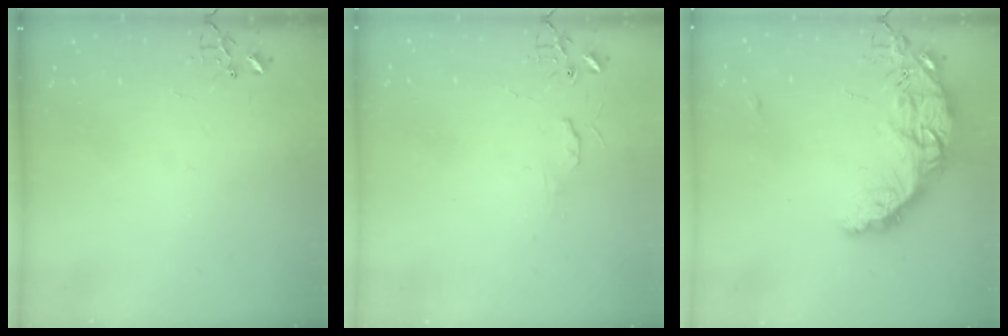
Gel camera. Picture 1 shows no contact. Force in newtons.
{"total": 4.7, "press": 4.6, "slide": 0.7}
{"total": 17.0, "press": 16.9, "slide": 1.3}